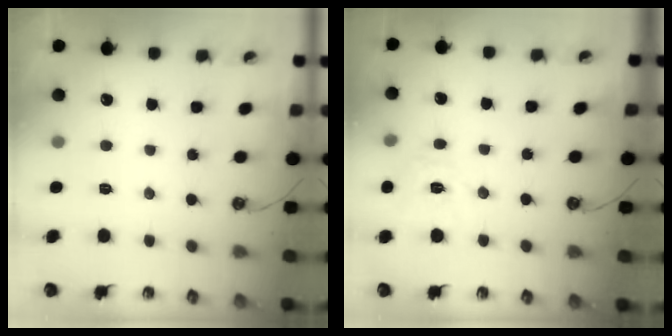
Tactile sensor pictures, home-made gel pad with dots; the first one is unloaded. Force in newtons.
{"total": 8.8, "press": 8.8, "slide": 0.8}